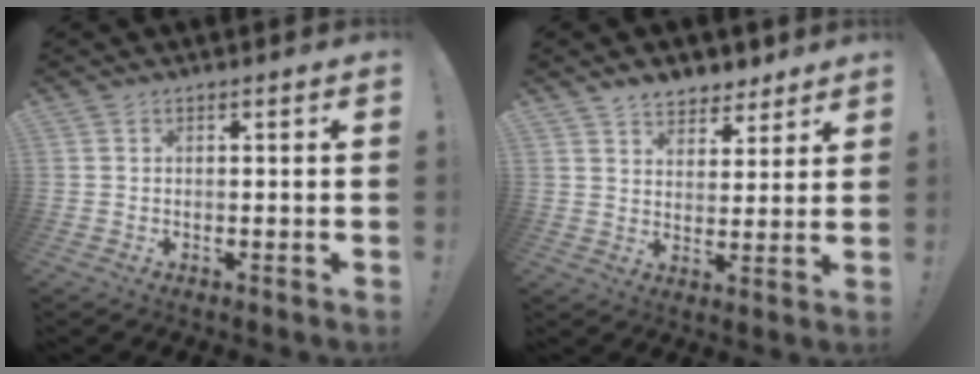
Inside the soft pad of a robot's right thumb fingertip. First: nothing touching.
{"total": 7.3, "force": [5.8, 4.1, 1.6], "torque": [-0.022, -0.041, 0.111]}